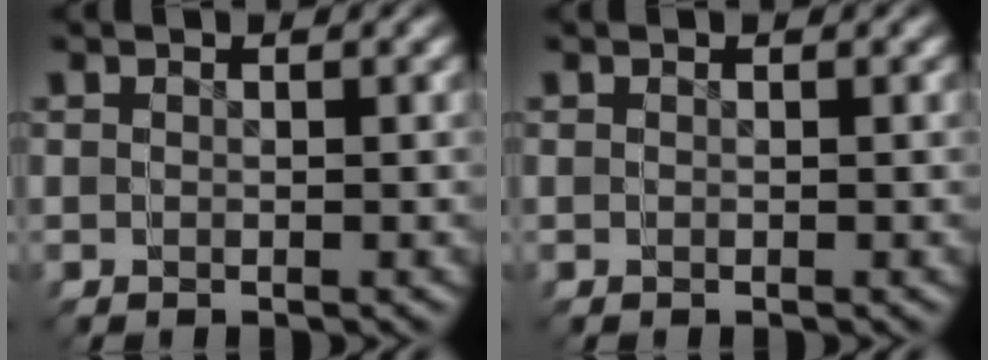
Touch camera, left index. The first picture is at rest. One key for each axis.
{"total": 0.0}